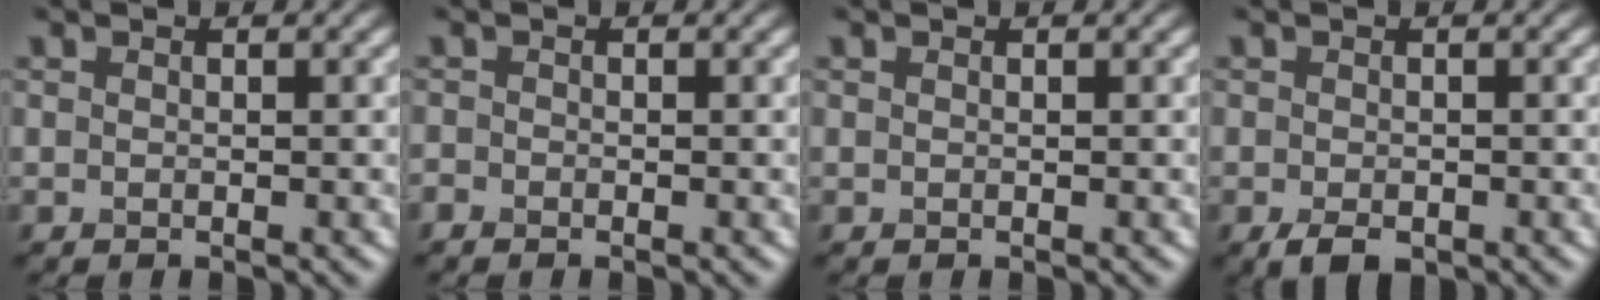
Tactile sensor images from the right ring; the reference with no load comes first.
{"total": 0.6, "force": [-0.5, 0.3, 0.1], "torque": [0.002, -0.004, -0.012]}
{"total": 0.0}
{"total": 2.0, "force": [-1.1, 1.0, 1.3], "torque": [-0.025, -0.006, -0.018]}